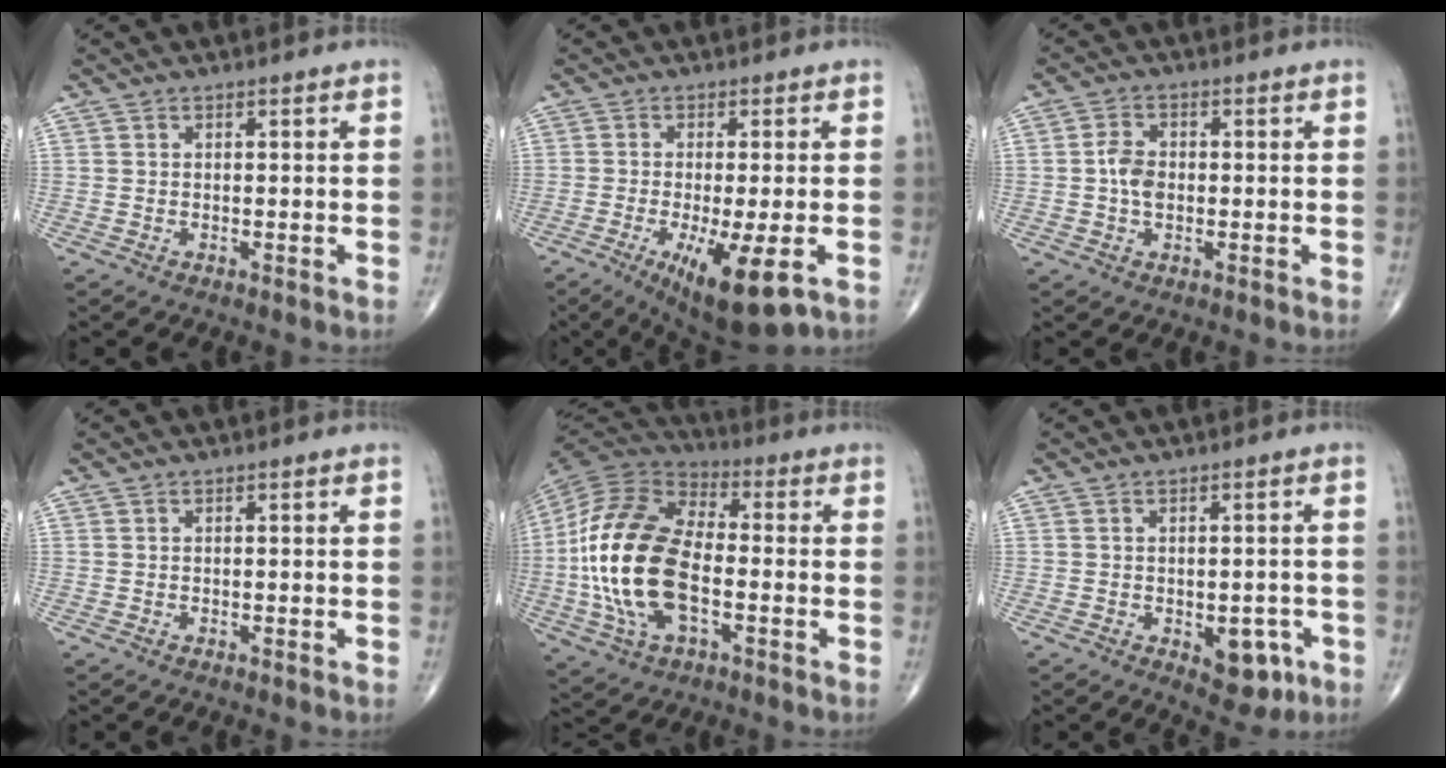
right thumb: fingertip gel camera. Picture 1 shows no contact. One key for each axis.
{"total": 11.2, "fx": -4.2, "fy": 2.8, "fz": 10.1, "tx": -0.170, "ty": -0.019, "tz": -0.057}
{"total": 4.2, "fx": -0.2, "fy": 2.8, "fz": 3.1, "tx": -0.057, "ty": 0.009, "tz": -0.009}
{"total": 0.0}
{"total": 21.5, "fx": -2.9, "fy": 11.4, "fz": 17.9, "tx": -0.368, "ty": 0.017, "tz": -0.056}
{"total": 6.5, "fx": -2.3, "fy": 3.7, "fz": 4.8, "tx": -0.030, "ty": 0.006, "tz": -0.020}